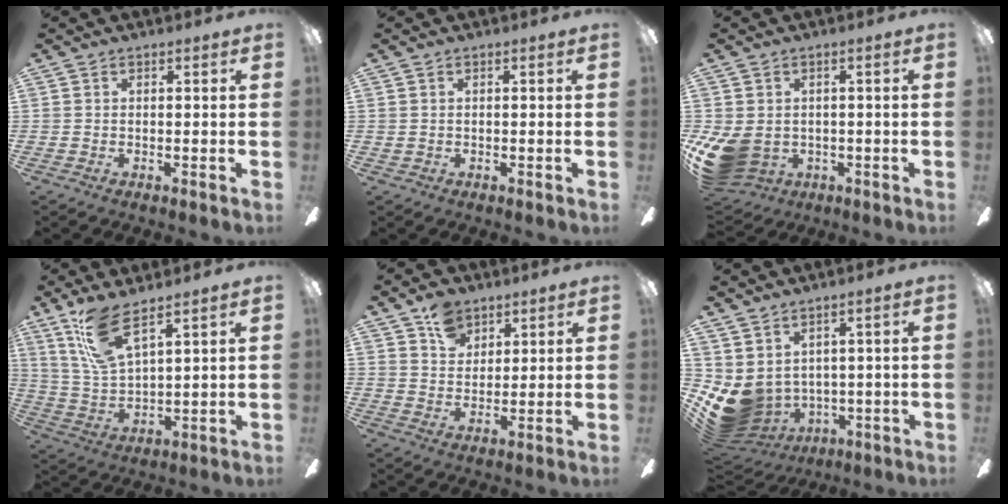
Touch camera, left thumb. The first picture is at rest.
{"total": 0.8, "force": [0.3, 0.7, 0.4], "torque": [-0.009, 0.004, 0.005]}
{"total": 8.7, "force": [-1.9, 6.9, 4.9], "torque": [-0.119, 0.003, -0.031]}
{"total": 11.7, "force": [8.1, 3.3, 7.8], "torque": [-0.176, -0.026, 0.150]}
{"total": 7.4, "force": [5.1, 4.7, 2.6], "torque": [-0.044, -0.011, 0.094]}
{"total": 8.3, "force": [0.4, 7.2, 4.0], "torque": [-0.127, -0.024, 0.020]}